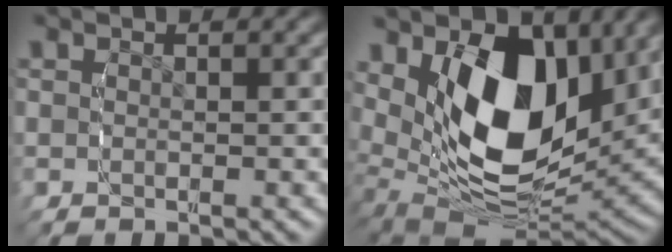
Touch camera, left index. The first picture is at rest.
{"total": 14.4, "force": [2.3, 9.8, 10.2], "torque": [-0.210, -0.039, 0.044]}